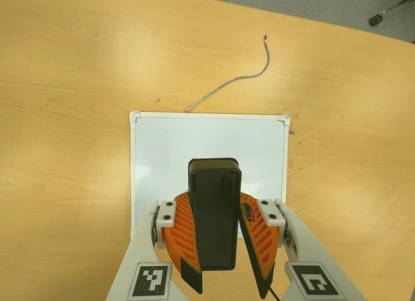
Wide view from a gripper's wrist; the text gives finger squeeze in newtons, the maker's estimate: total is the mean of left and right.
{"total": 11.4, "left": 10.4, "right": 12.4}